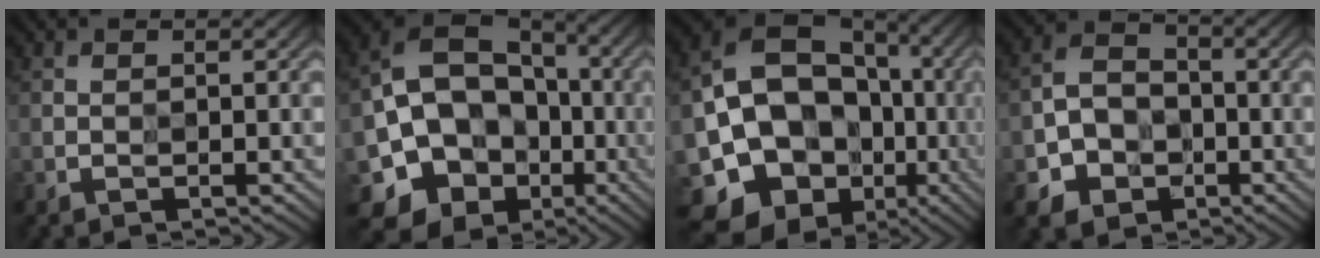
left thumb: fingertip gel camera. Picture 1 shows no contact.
{"total": 16.2, "force": [-3.8, 13.8, 7.6], "torque": [-0.146, -0.024, -0.070]}
{"total": 17.6, "force": [-4.3, 14.4, 9.1], "torque": [-0.184, -0.026, -0.059]}
{"total": 5.4, "force": [-2.2, 4.6, 1.7], "torque": [-0.035, 0.002, -0.054]}